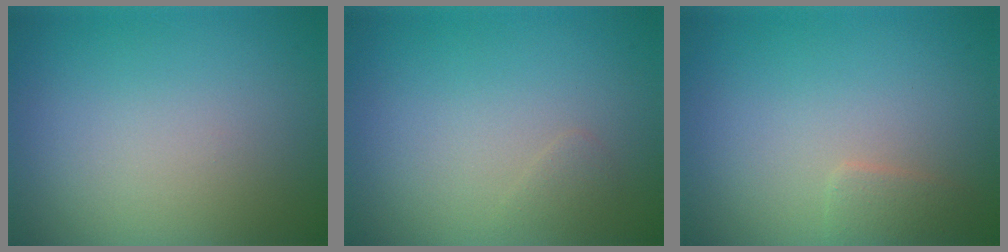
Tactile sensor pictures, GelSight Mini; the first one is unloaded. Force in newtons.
{"total": 0.6, "press": 0.6, "slide": 0.0}
{"total": 1.2, "press": 1.2, "slide": 0.0}